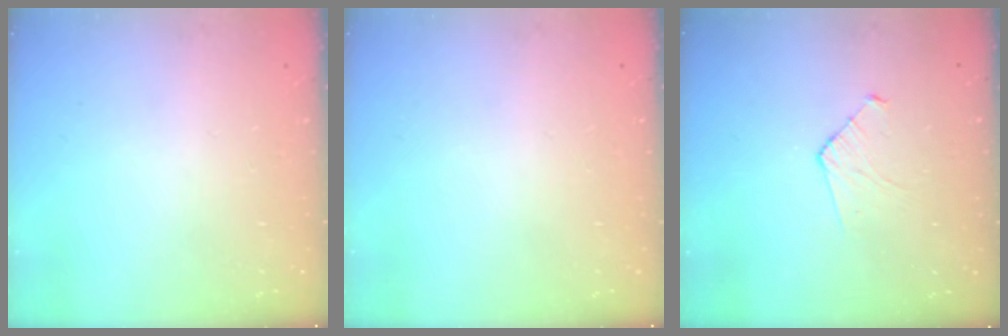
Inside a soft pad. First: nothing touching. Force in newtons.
{"total": 0.0}
{"total": 4.7, "press": 4.7, "slide": 0.4}